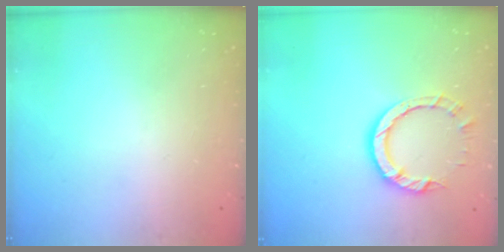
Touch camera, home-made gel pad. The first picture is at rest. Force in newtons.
{"total": 7.6, "press": 7.6, "slide": 0.8}